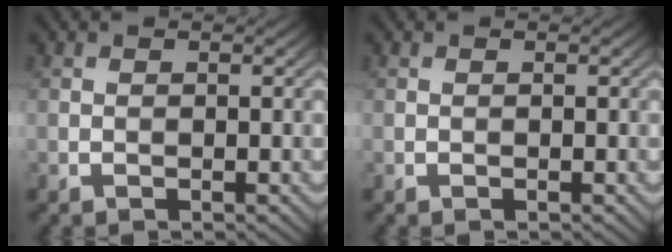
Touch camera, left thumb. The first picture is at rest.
{"total": 0.0}